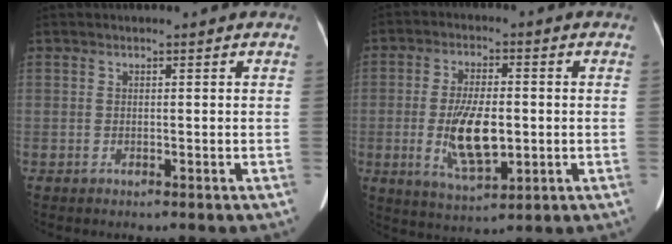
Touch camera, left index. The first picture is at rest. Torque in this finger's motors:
{"motor_torque": [0.54, 0.27, 0.27, 0.10]}